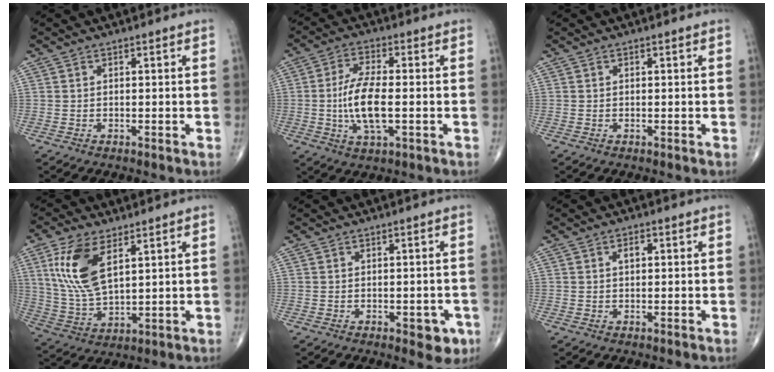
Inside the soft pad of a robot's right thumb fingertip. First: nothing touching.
{"total": 9.9, "force": [-1.2, 3.6, 9.1], "torque": [-0.185, 0.004, -0.024]}
{"total": 0.0}
{"total": 13.0, "force": [5.4, 6.0, 10.2], "torque": [-0.208, -0.018, 0.115]}
{"total": 4.2, "force": [-1.8, 2.2, 3.1], "torque": [-0.011, 0.004, -0.020]}
{"total": 1.6, "force": [0.3, 0.9, 1.3], "torque": [-0.017, 0.004, 0.004]}